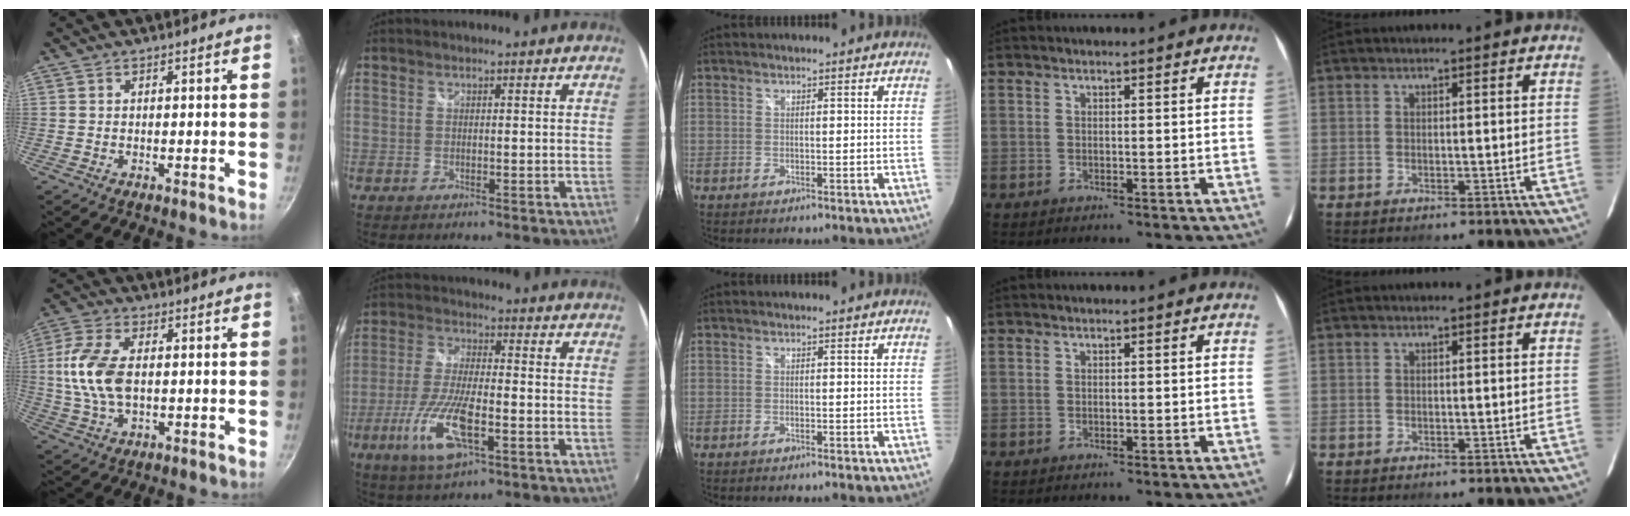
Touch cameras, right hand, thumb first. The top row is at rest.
{"thumb": {"total": 11.4, "force": [0.4, 6.4, 9.4], "torque": [-0.189, 0.011, 0.001]}, "index": {"total": 12.8, "force": [-5.2, 3.9, 11.0], "torque": [-0.236, -0.017, -0.099]}}